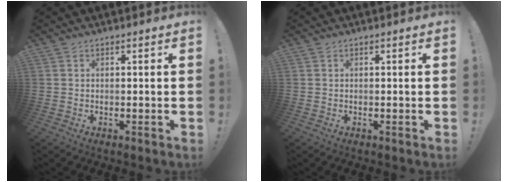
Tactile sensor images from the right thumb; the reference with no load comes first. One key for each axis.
{"total": 0.0}